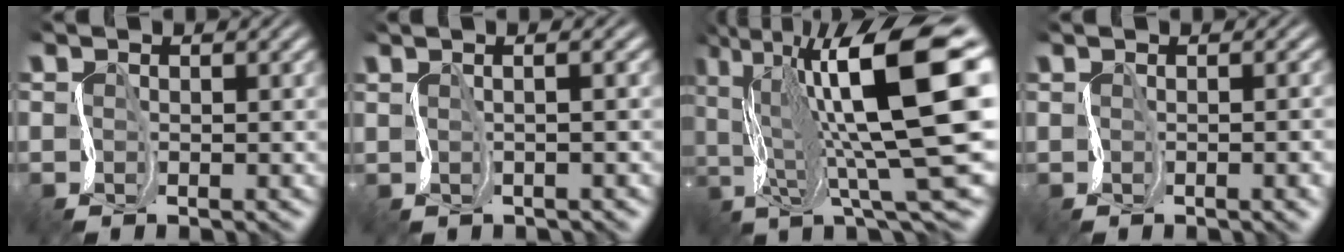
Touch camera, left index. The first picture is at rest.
{"total": 3.2, "force": [1.6, 1.5, 2.3], "torque": [-0.016, 0.023, -0.004]}
{"total": 15.5, "force": [4.3, 3.7, 14.4], "torque": [-0.234, 0.023, 0.083]}
{"total": 5.0, "force": [-0.2, 2.4, 4.4], "torque": [-0.019, 0.014, -0.001]}